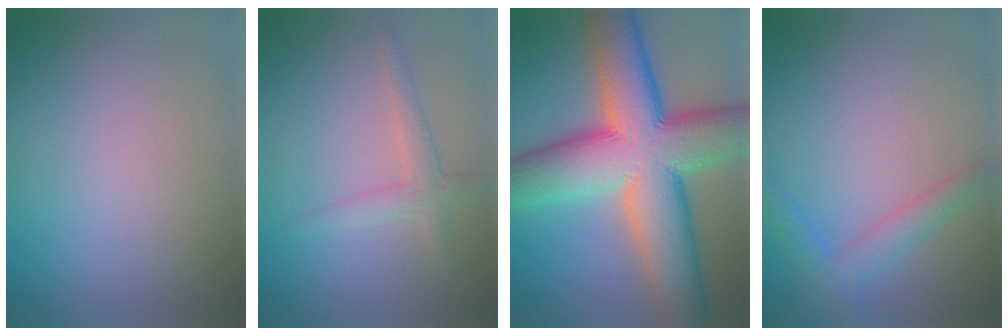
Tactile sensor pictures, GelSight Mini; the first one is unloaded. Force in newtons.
{"total": 2.0, "press": 2.0, "slide": 0.1}
{"total": 15.7, "press": 15.7, "slide": 0.4}
{"total": 2.7, "press": 2.7, "slide": 0.2}